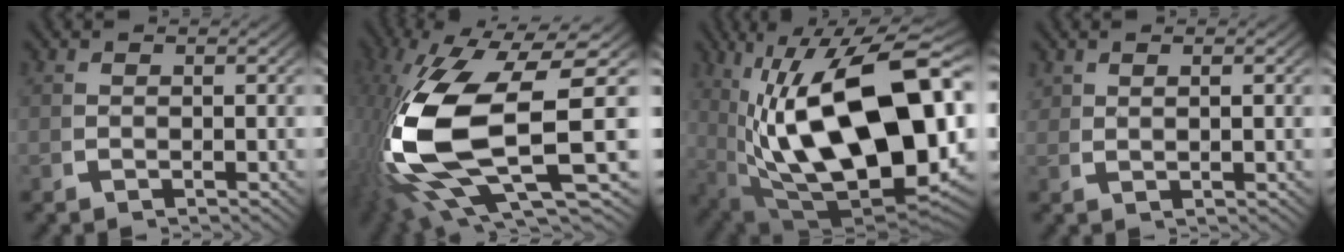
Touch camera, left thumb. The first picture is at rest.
{"total": 19.8, "force": [-2.1, 10.4, 16.6], "torque": [-0.400, -0.060, 0.009]}
{"total": 25.3, "force": [-2.1, 15.2, 20.2], "torque": [-0.381, -0.071, 0.013]}
{"total": 1.1, "force": [1.0, -0.2, 0.4], "torque": [-0.009, 0.006, 0.024]}